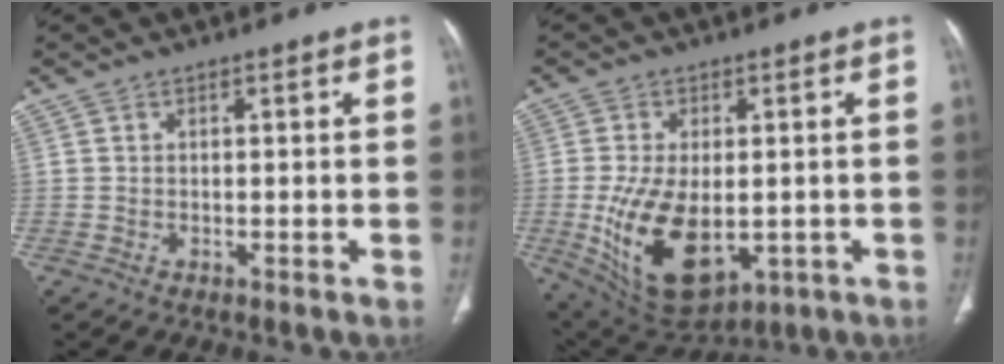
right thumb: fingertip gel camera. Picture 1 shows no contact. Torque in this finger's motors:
{"motor_torque": [0.36, 0.67, 1.43, -0.08, 0.15]}